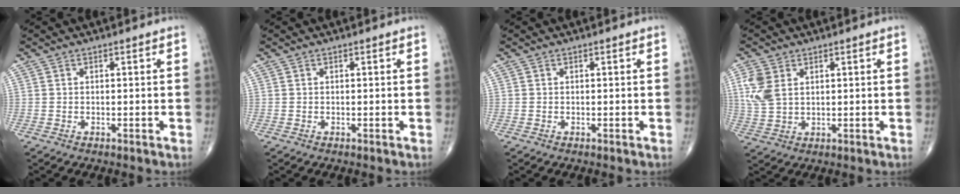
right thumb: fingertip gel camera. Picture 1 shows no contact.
{"total": 0.0}
{"total": 0.0}
{"total": 6.6, "force": [2.2, 4.2, 4.5], "torque": [-0.103, 0.000, 0.051]}